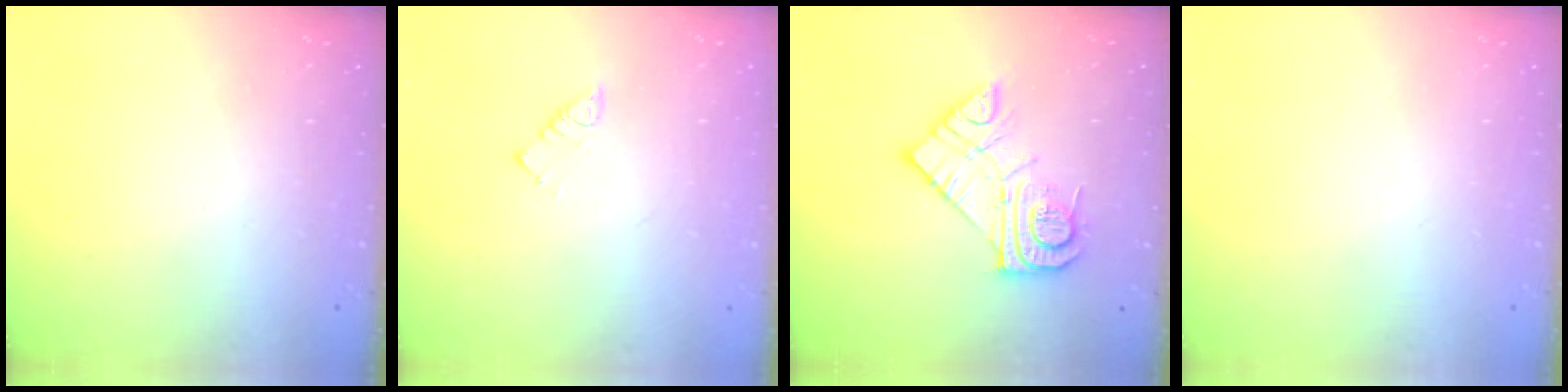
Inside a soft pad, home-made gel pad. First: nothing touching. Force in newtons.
{"total": 2.9, "press": 2.9, "slide": 0.5}
{"total": 13.4, "press": 13.4, "slide": 1.1}
{"total": 0.0}